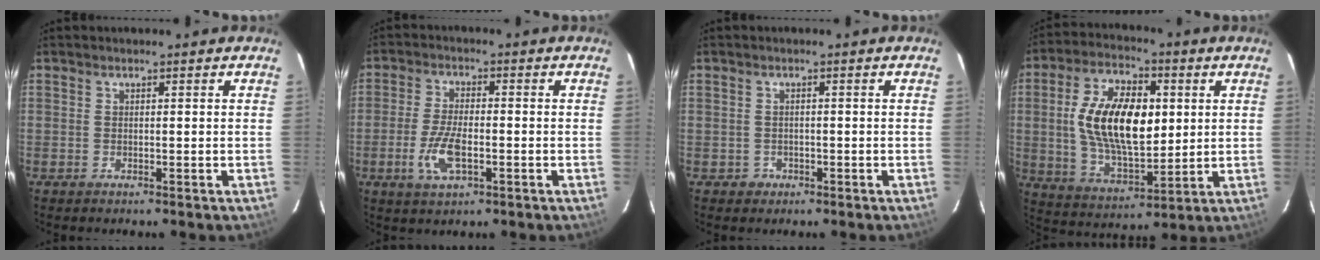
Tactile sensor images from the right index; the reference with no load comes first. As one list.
[{"total": 7.7, "force": [-2.5, 3.1, 6.5], "torque": [-0.141, -0.005, -0.047]}, {"total": 2.2, "force": [-0.7, 2.1, 0.1], "torque": [-0.005, 0.006, -0.008]}, {"total": 17.1, "force": [2.1, 8.7, 14.6], "torque": [-0.270, 0.014, 0.044]}]